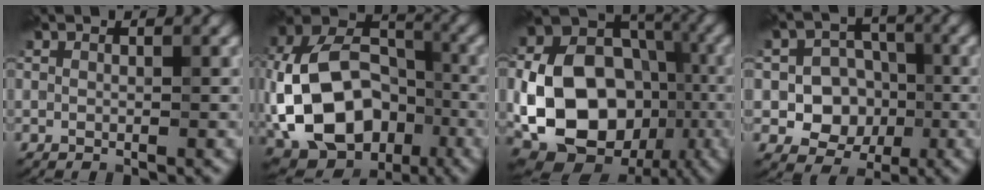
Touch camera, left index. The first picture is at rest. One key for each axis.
{"total": 14.8, "fx": -4.2, "fy": 10.5, "fz": 9.6, "tx": -0.196, "ty": -0.005, "tz": -0.063}
{"total": 15.7, "fx": -3.5, "fy": 11.7, "fz": 9.9, "tx": -0.175, "ty": -0.016, "tz": -0.051}
{"total": 6.0, "fx": -1.3, "fy": 5.2, "fz": 2.7, "tx": -0.023, "ty": -0.002, "tz": -0.038}